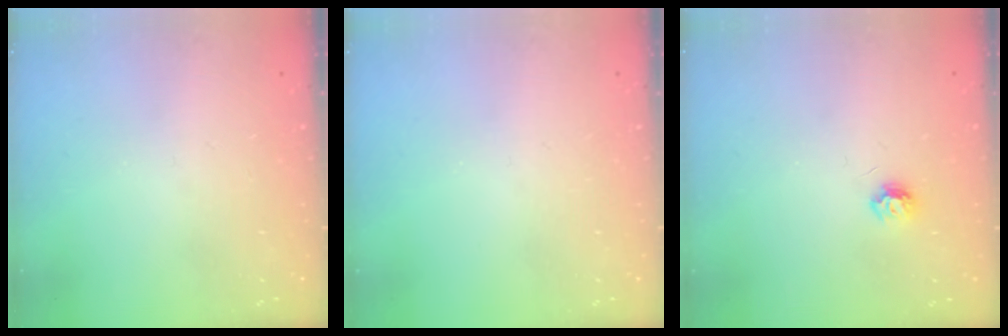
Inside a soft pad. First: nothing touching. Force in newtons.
{"total": 0.0}
{"total": 4.7, "press": 4.7, "slide": 0.5}